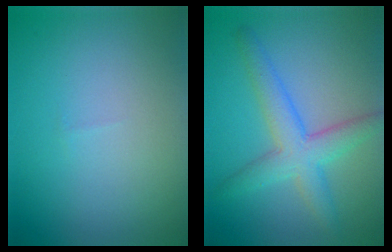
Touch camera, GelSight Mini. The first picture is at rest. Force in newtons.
{"total": 4.4, "press": 4.4, "slide": 0.1}